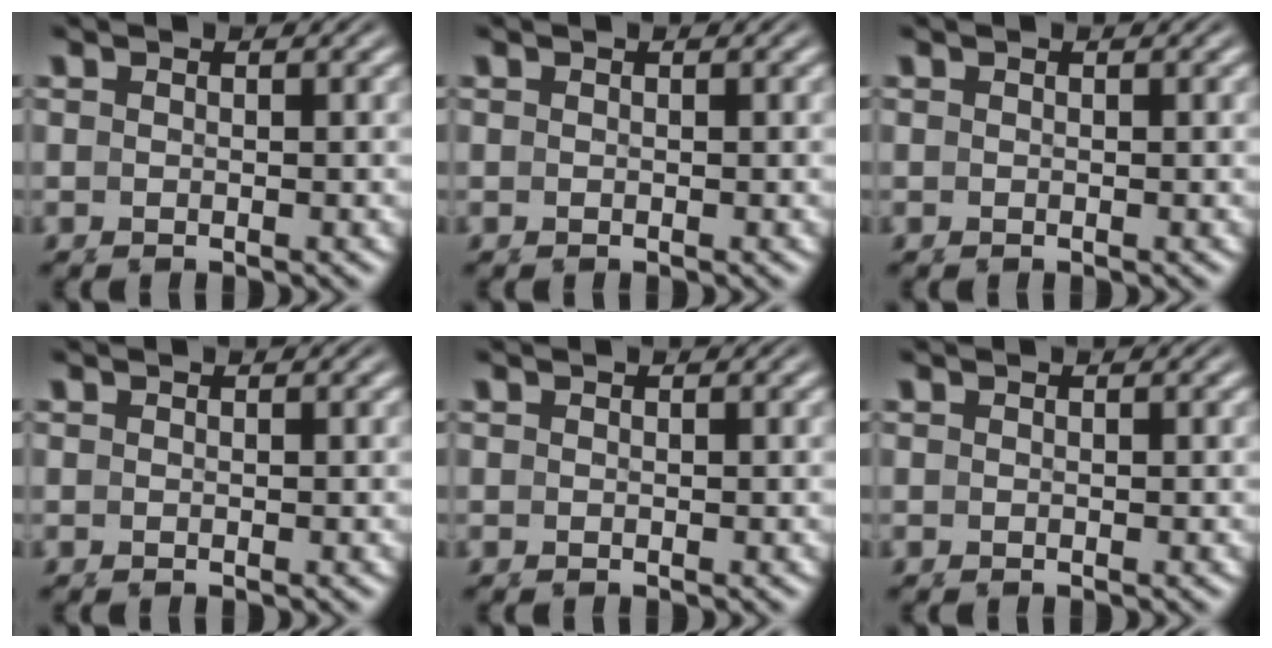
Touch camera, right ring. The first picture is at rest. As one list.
[{"total": 0.0}, {"total": 0.0}, {"total": 0.0}, {"total": 0.0}, {"total": 0.0}]